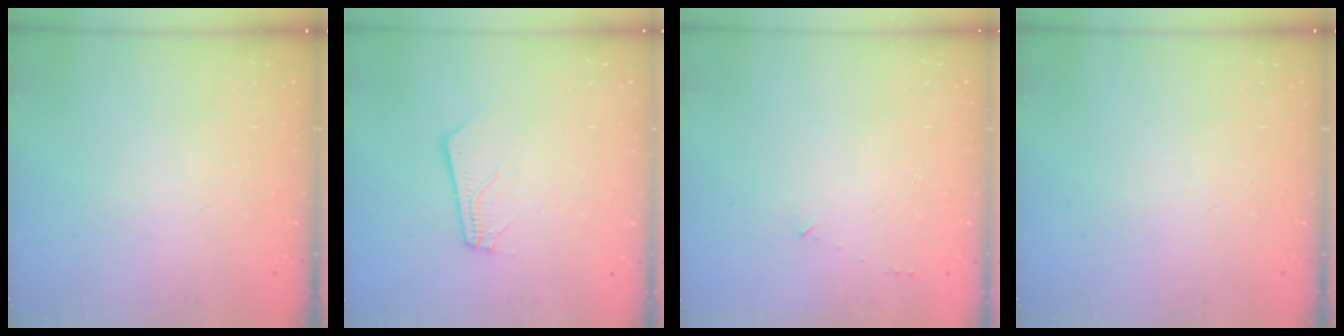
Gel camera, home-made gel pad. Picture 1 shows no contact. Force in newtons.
{"total": 3.8, "press": 3.8, "slide": 0.3}
{"total": 3.9, "press": 3.9, "slide": 0.5}
{"total": 0.0}